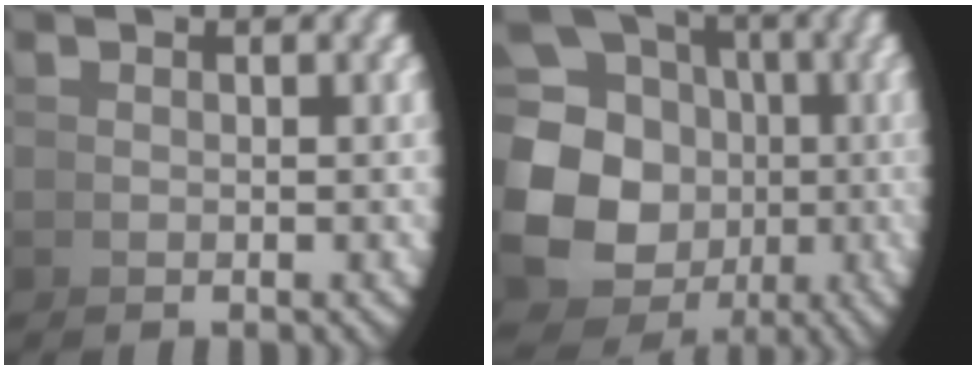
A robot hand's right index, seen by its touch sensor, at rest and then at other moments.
{"total": 16.0, "force": [0.6, 13.9, 7.8], "torque": [-0.166, -0.049, 0.013]}